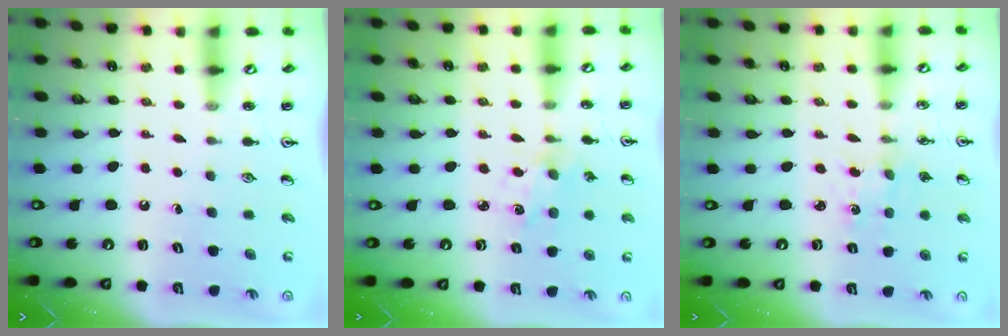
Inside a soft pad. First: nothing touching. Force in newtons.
{"total": 1.3, "press": 1.3, "slide": 0.2}
{"total": 0.5, "press": 0.5, "slide": 0.1}